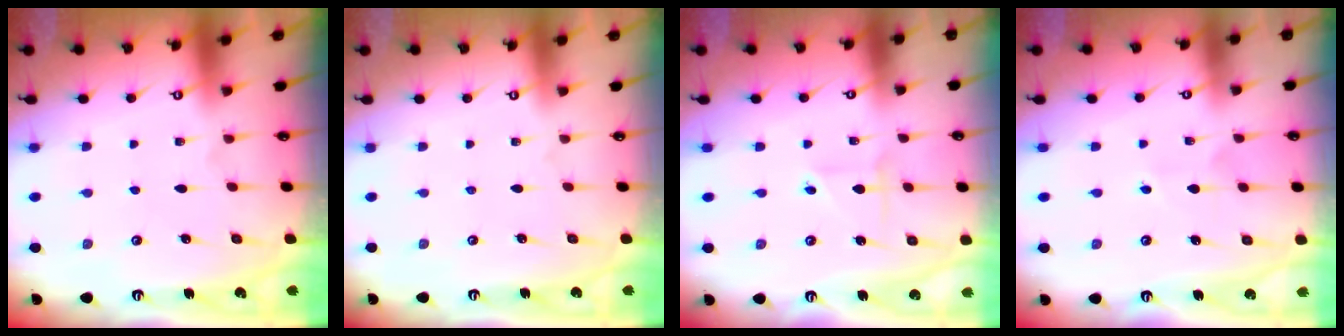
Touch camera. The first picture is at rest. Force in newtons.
{"total": 0.0}
{"total": 2.3, "press": 2.3, "slide": 0.2}
{"total": 4.3, "press": 4.3, "slide": 0.5}